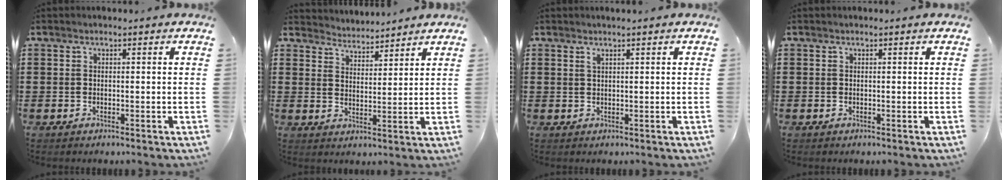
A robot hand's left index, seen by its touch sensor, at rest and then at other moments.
{"total": 3.6, "force": [3.6, 0.0, -0.7], "torque": [-0.001, -0.019, 0.065]}
{"total": 1.0, "force": [0.6, 0.1, 0.8], "torque": [-0.017, 0.000, 0.012]}
{"total": 0.0}